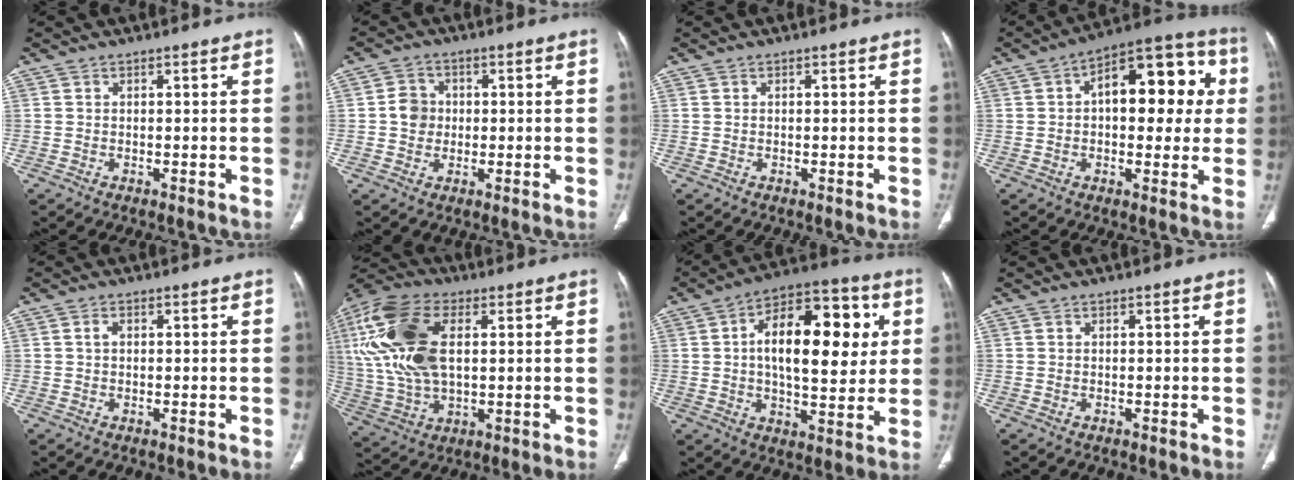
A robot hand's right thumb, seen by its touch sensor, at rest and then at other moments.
{"total": 4.6, "force": [0.1, 4.2, 1.9], "torque": [-0.014, 0.005, -0.003]}
{"total": 0.0}
{"total": 17.9, "force": [2.8, 9.4, 14.9], "torque": [-0.156, 0.034, 0.032]}
{"total": 1.1, "force": [0.2, 0.8, 0.8], "torque": [-0.013, 0.004, 0.003]}
{"total": 19.9, "force": [4.2, 10.9, 16.1], "torque": [-0.352, 0.004, 0.076]}
{"total": 19.8, "force": [3.7, 9.7, 16.9], "torque": [-0.217, 0.014, 0.046]}
{"total": 0.0}